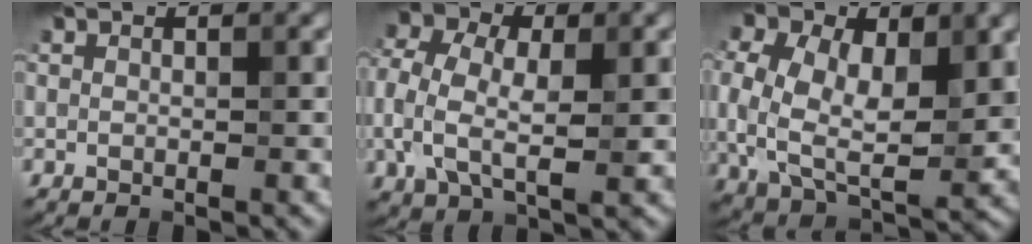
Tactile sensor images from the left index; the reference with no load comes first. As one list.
[{"total": 7.3, "force": [0.1, 4.8, 5.4], "torque": [-0.127, 0.007, -0.005]}, {"total": 12.1, "force": [1.8, 8.1, 8.8], "torque": [-0.189, 0.001, 0.035]}]